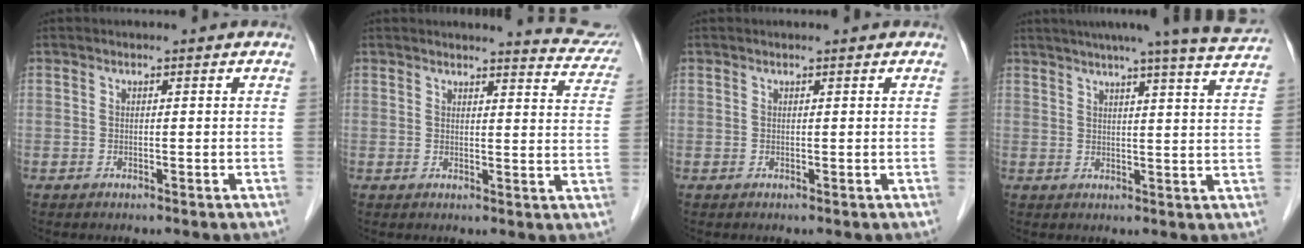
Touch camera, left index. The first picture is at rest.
{"total": 7.9, "force": [7.8, 0.4, 1.0], "torque": [-0.002, -0.039, 0.065]}
{"total": 0.7, "force": [0.7, 0.0, 0.2], "torque": [-0.007, 0.004, 0.012]}
{"total": 16.2, "force": [14.5, -1.6, 7.1], "torque": [-0.111, -0.032, 0.168]}